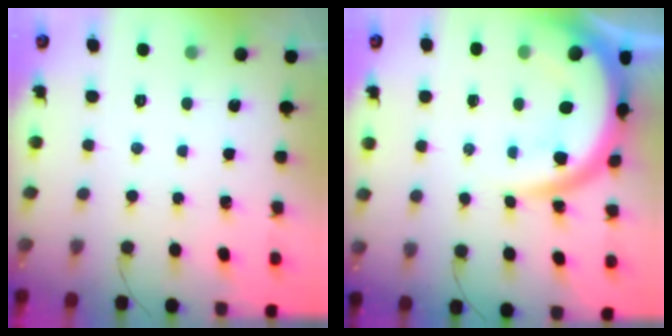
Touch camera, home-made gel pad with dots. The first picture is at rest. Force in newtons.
{"total": 15.0, "press": 14.9, "slide": 1.6}